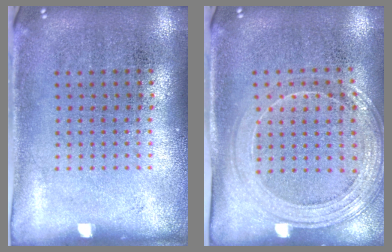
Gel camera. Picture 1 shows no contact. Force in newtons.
{"total": 1.6, "press": 1.5, "slide": 0.4}